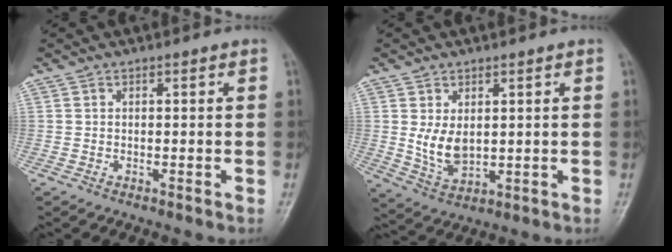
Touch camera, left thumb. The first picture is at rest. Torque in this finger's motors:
{"motor_torque": [0.65, 1.23, 0.69, -0.20, 0.06]}